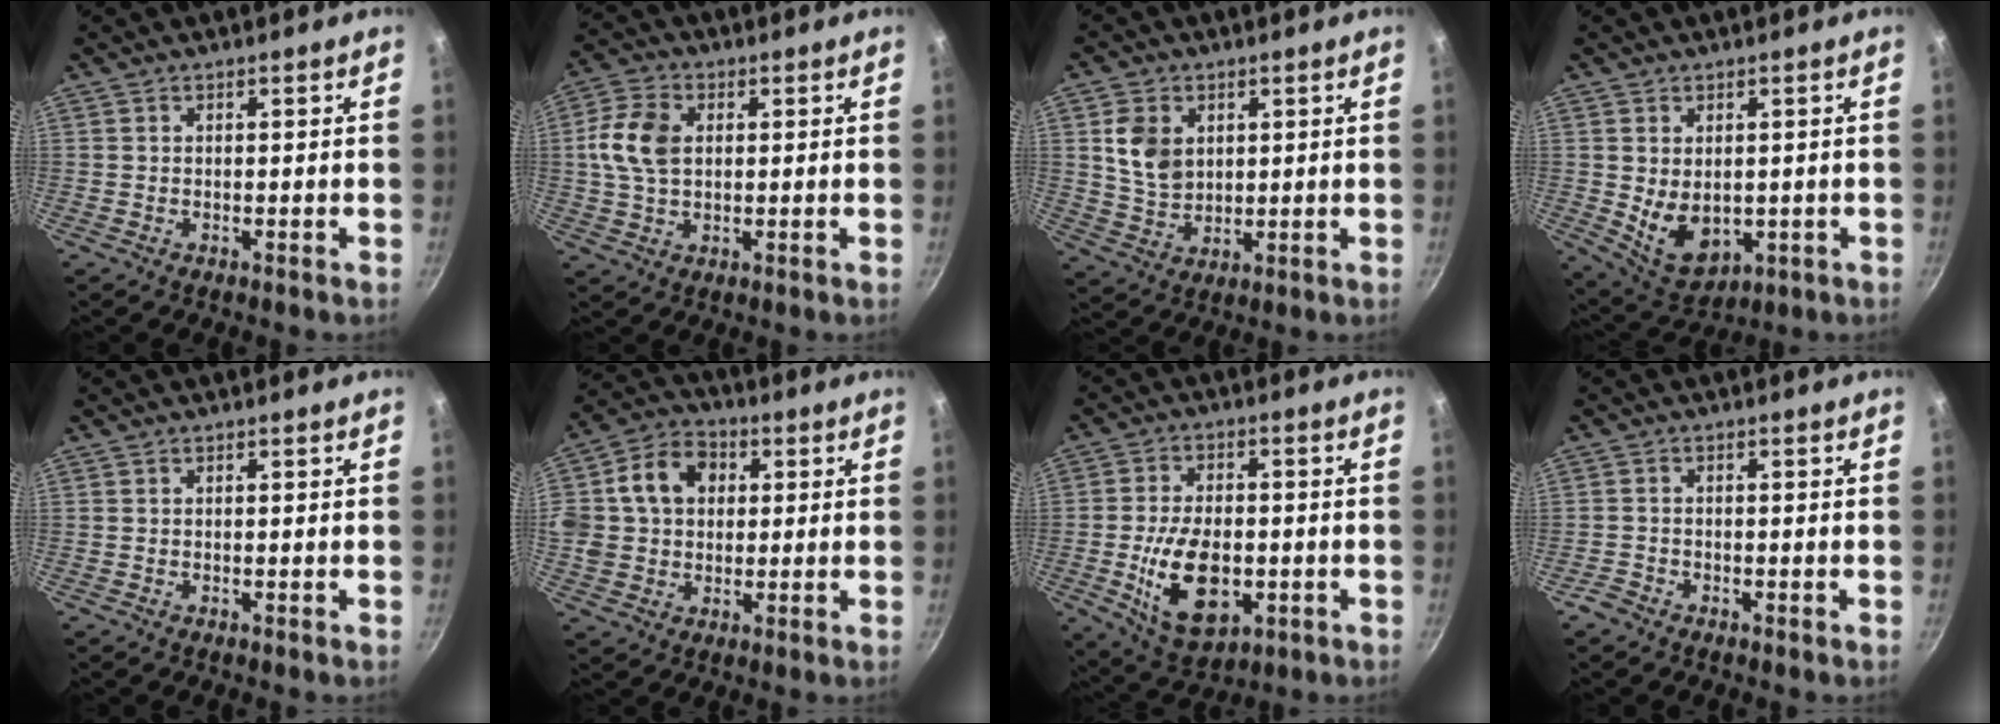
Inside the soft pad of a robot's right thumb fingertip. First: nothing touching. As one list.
[{"total": 9.0, "force": [1.3, 6.0, 6.6], "torque": [-0.122, 0.012, 0.019]}, {"total": 8.5, "force": [2.4, 6.4, 5.0], "torque": [-0.073, -0.018, 0.049]}, {"total": 8.7, "force": [0.0, 6.0, 6.3], "torque": [-0.089, -0.018, 0.027]}, {"total": 0.0}, {"total": 14.3, "force": [3.2, 11.4, 8.1], "torque": [-0.132, 0.019, 0.040]}, {"total": 14.5, "force": [-3.1, 8.5, 11.4], "torque": [-0.183, 0.006, -0.040]}, {"total": 2.0, "force": [-1.6, 1.1, 0.5], "torque": [-0.013, 0.015, -0.029]}]